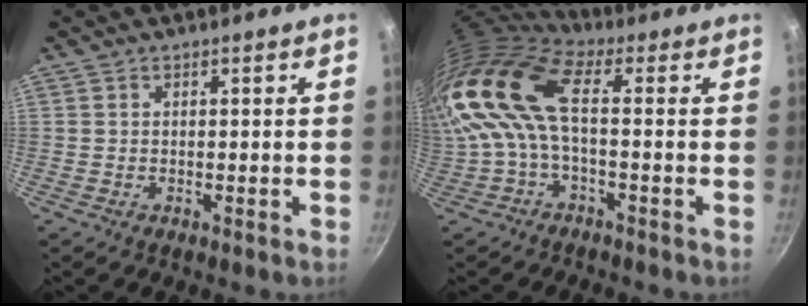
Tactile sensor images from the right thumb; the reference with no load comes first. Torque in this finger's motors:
{"motor_torque": [-0.82, 2.25, 2.77, 0.00, 0.84]}